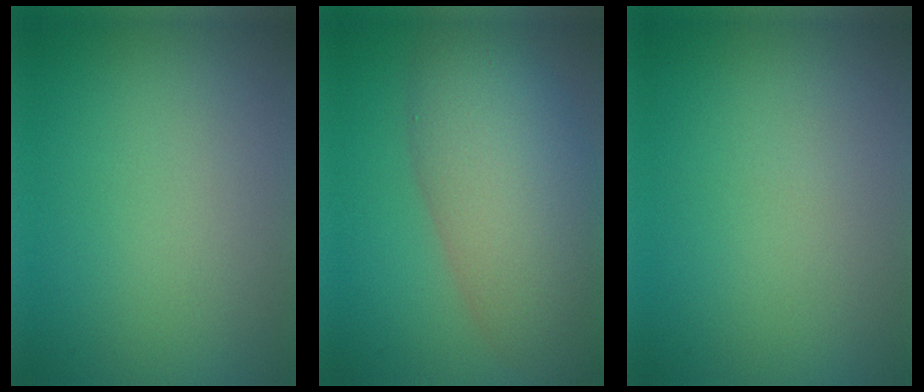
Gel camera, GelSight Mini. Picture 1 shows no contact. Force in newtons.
{"total": 10.3, "press": 10.3, "slide": 0.5}
{"total": 0.0}